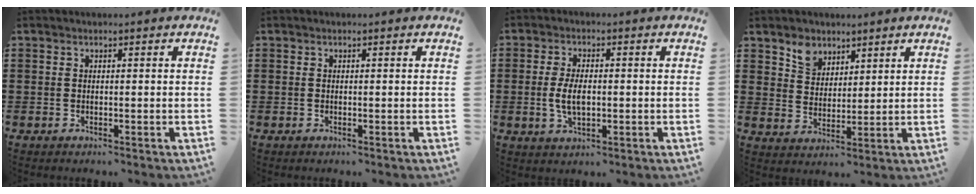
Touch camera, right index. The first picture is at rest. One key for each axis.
{"total": 0.0}
{"total": 4.8, "fx": -0.4, "fy": 2.3, "fz": 4.2, "tx": -0.092, "ty": 0.000, "tz": -0.012}
{"total": 4.6, "fx": 3.4, "fy": 3.0, "fz": 0.7, "tx": -0.021, "ty": 0.005, "tz": 0.065}